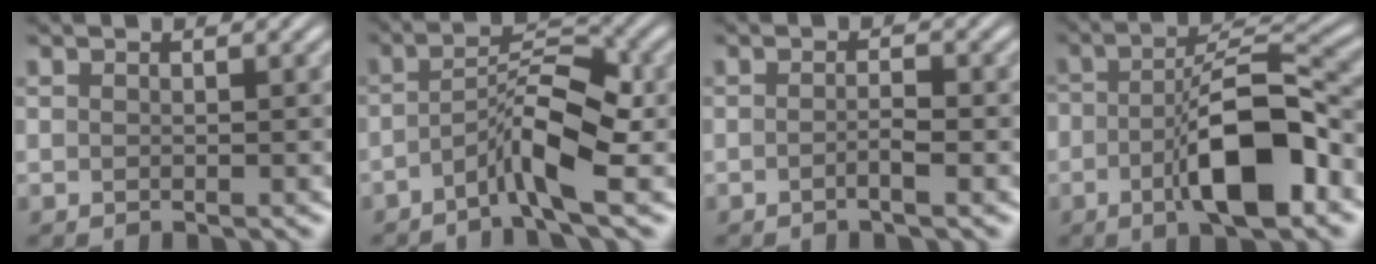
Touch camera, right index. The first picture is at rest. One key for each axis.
{"total": 5.5, "fx": -1.9, "fy": 1.8, "fz": 4.8, "tx": -0.076, "ty": -0.004, "tz": -0.034}
{"total": 1.4, "fx": -0.8, "fy": 0.1, "fz": 1.2, "tx": -0.015, "ty": 0.000, "tz": -0.021}
{"total": 7.9, "fx": -2.3, "fy": 2.6, "fz": 7.1, "tx": -0.109, "ty": -0.002, "tz": -0.040}